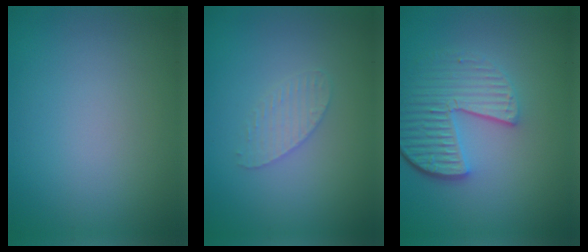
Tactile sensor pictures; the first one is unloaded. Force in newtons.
{"total": 1.6, "press": 1.6, "slide": 0.1}
{"total": 5.6, "press": 4.1, "slide": 3.7}